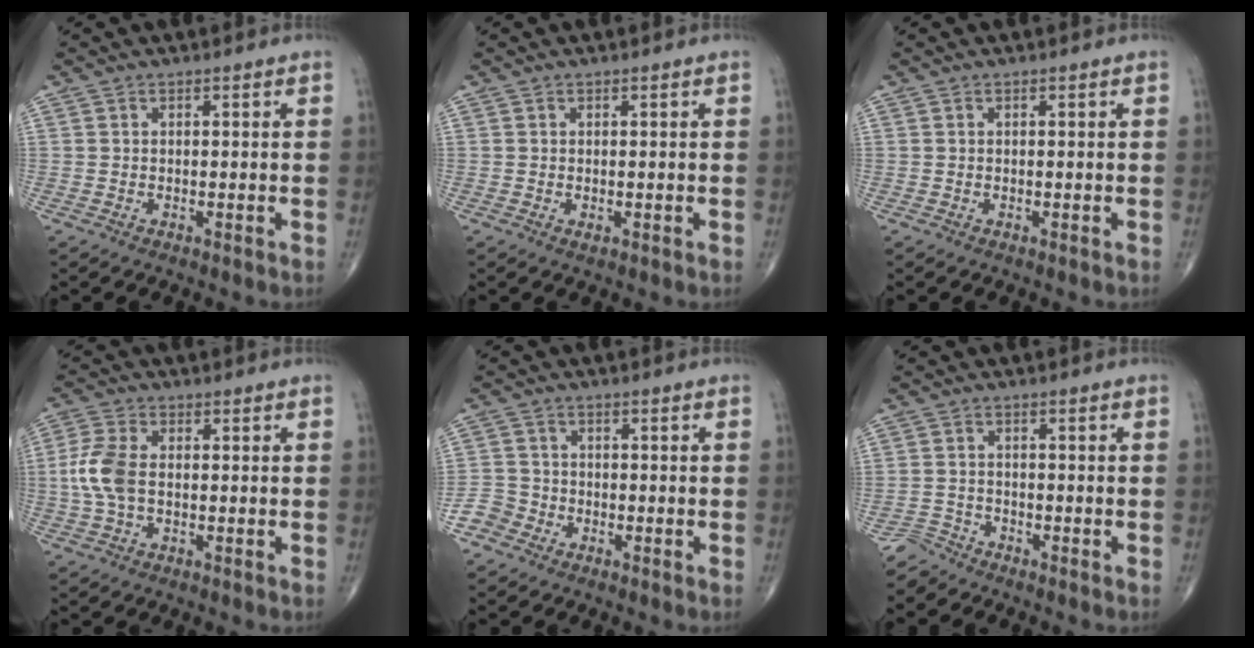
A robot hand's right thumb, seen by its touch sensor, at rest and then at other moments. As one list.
[{"total": 0.5, "force": [-0.1, 0.3, 0.4], "torque": [-0.006, -0.002, -0.001]}, {"total": 0.0}, {"total": 7.3, "force": [-0.3, 4.2, 5.9], "torque": [-0.146, 0.013, -0.010]}, {"total": 4.1, "force": [-2.5, 3.2, 0.5], "torque": [0.007, 0.014, -0.056]}, {"total": 2.8, "force": [-2.7, 0.4, -0.8], "torque": [0.016, -0.003, -0.058]}]